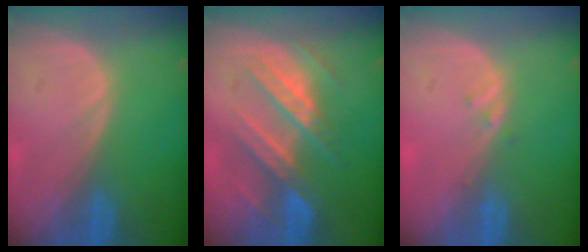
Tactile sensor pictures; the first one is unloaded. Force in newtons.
{"total": 8.7, "press": 8.0, "slide": 3.3}
{"total": 1.0, "press": 0.9, "slide": 0.5}